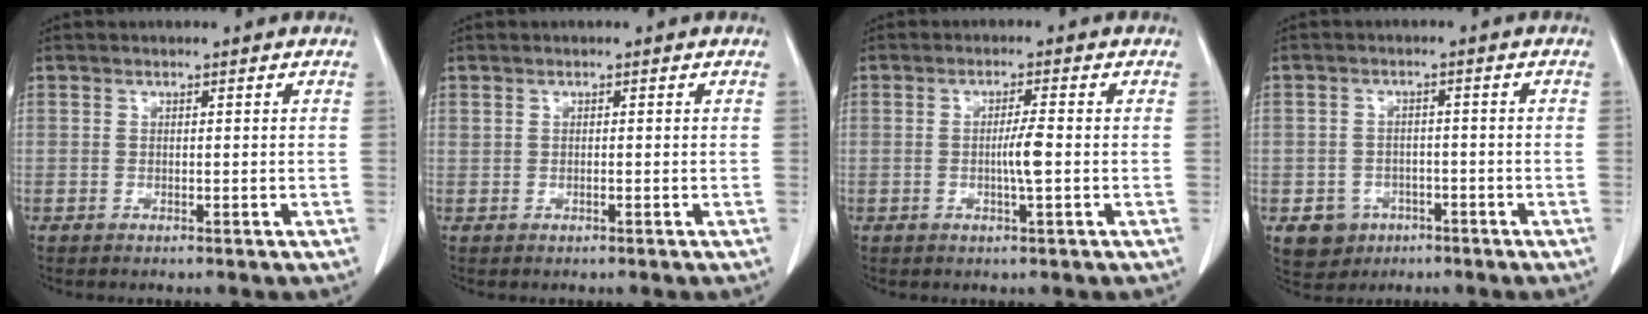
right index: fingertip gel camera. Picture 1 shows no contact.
{"total": 0.0}
{"total": 3.1, "force": [-0.4, -0.2, 3.1], "torque": [-0.056, -0.001, -0.005]}
{"total": 4.7, "force": [-2.3, 4.0, 0.8], "torque": [-0.007, 0.010, -0.027]}